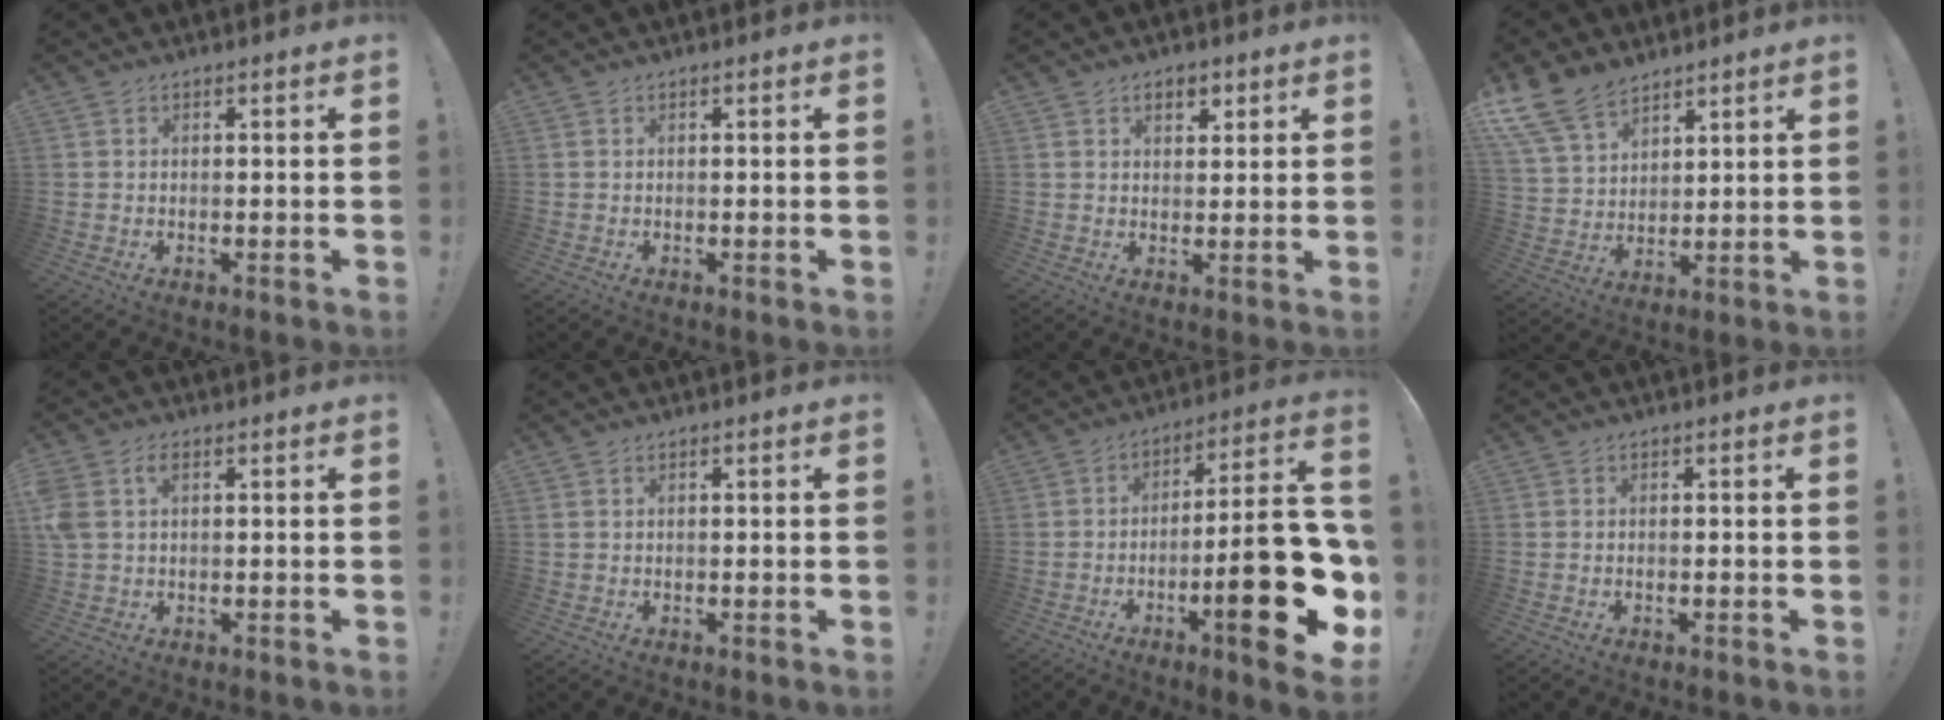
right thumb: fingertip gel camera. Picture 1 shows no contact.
{"total": 0.0}
{"total": 4.1, "force": [2.1, 2.6, 2.3], "torque": [-0.031, -0.002, 0.035]}
{"total": 13.5, "force": [9.8, 7.5, 5.6], "torque": [-0.117, -0.054, 0.190]}
{"total": 4.7, "force": [1.3, 2.9, 3.4], "torque": [-0.085, 0.005, 0.024]}
{"total": 0.6, "force": [0.3, 0.4, 0.3], "torque": [-0.011, 0.004, 0.006]}
{"total": 24.8, "force": [-7.6, 6.6, 22.7], "torque": [-0.322, 0.041, -0.111]}
{"total": 0.0}